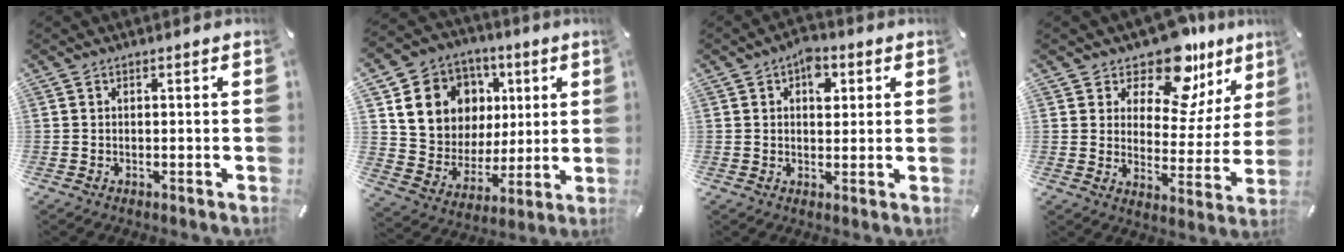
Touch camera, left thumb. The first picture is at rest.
{"total": 14.7, "force": [5.0, 13.2, 4.1], "torque": [-0.072, -0.021, 0.113]}
{"total": 5.4, "force": [2.0, 3.7, 3.4], "torque": [-0.024, -0.008, 0.027]}
{"total": 13.9, "force": [11.0, 6.6, 5.5], "torque": [-0.088, -0.090, 0.193]}